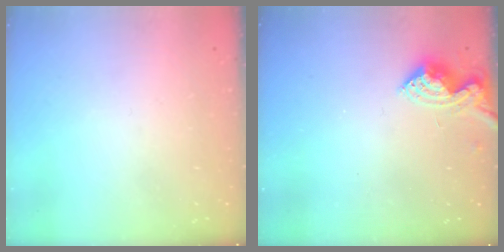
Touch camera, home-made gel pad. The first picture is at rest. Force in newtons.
{"total": 8.3, "press": 8.3, "slide": 0.2}